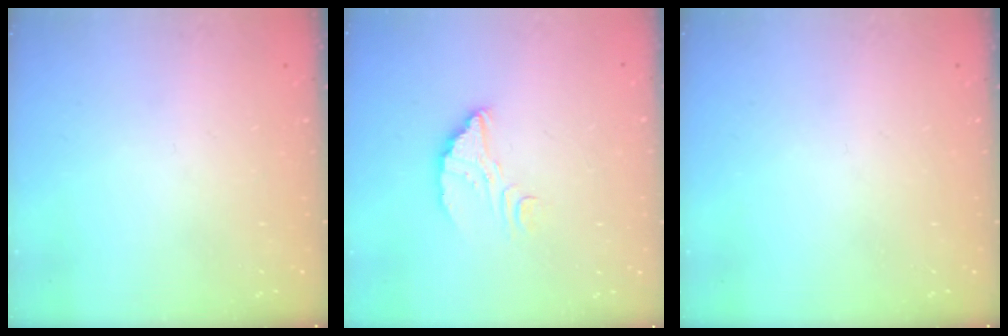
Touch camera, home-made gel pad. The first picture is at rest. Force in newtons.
{"total": 5.6, "press": 5.6, "slide": 0.4}
{"total": 0.0}